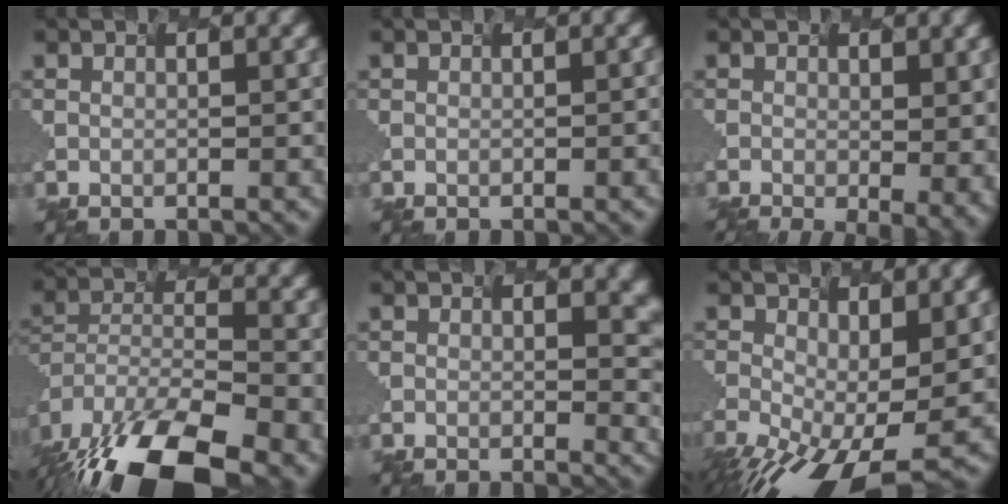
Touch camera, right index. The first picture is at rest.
{"total": 1.7, "force": [0.0, 0.8, 1.6], "torque": [0.001, 0.009, -0.001]}
{"total": 5.3, "force": [-1.2, 1.8, 4.8], "torque": [-0.060, -0.019, 0.006]}
{"total": 16.0, "force": [-11.1, 7.0, 9.1], "torque": [-0.197, -0.038, -0.157]}
{"total": 3.7, "force": [1.2, 2.1, 2.8], "torque": [-0.020, -0.006, 0.029]}
{"total": 10.0, "force": [-3.2, 4.6, 8.3], "torque": [-0.164, -0.038, -0.027]}